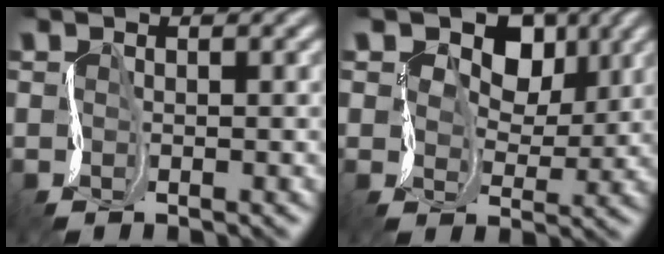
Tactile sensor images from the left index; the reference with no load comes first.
{"total": 8.2, "force": [3.8, 5.4, 4.8], "torque": [-0.061, 0.008, 0.051]}